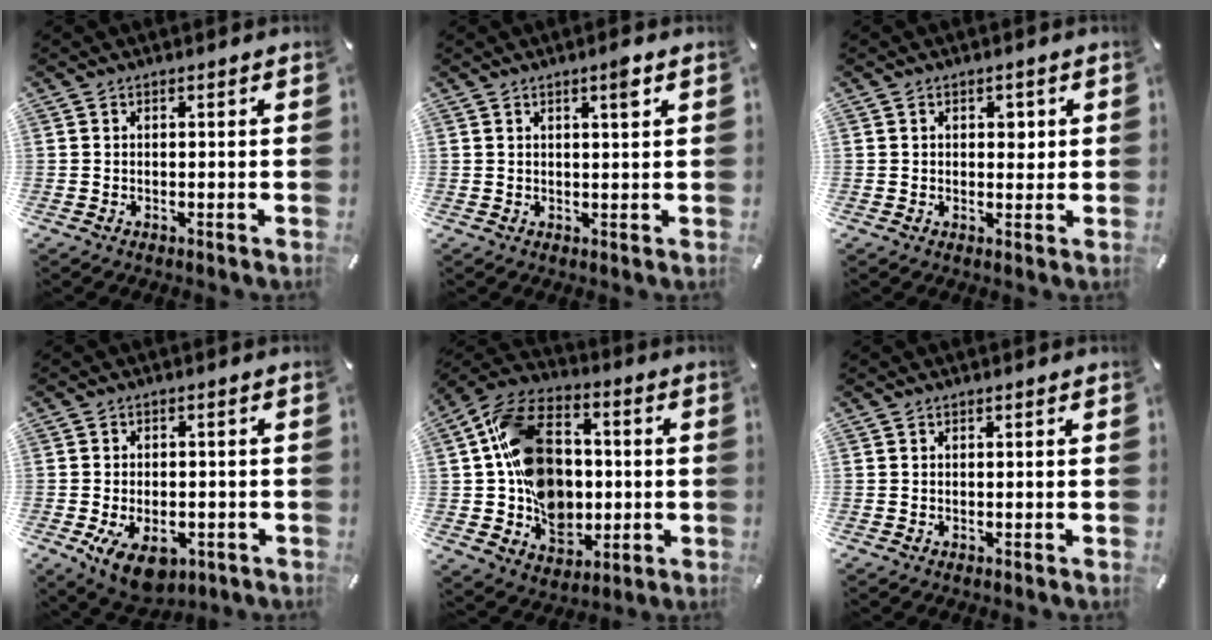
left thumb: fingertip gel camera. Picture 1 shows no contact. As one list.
[{"total": 3.2, "force": [1.9, 0.2, 2.6], "torque": [-0.047, -0.003, 0.029]}, {"total": 2.9, "force": [0.6, 2.0, 1.9], "torque": [-0.017, -0.002, 0.003]}, {"total": 8.4, "force": [-3.2, 5.1, 5.8], "torque": [-0.106, 0.007, -0.051]}, {"total": 20.7, "force": [0.5, 16.2, 12.8], "torque": [-0.229, 0.012, 0.023]}, {"total": 0.0}]